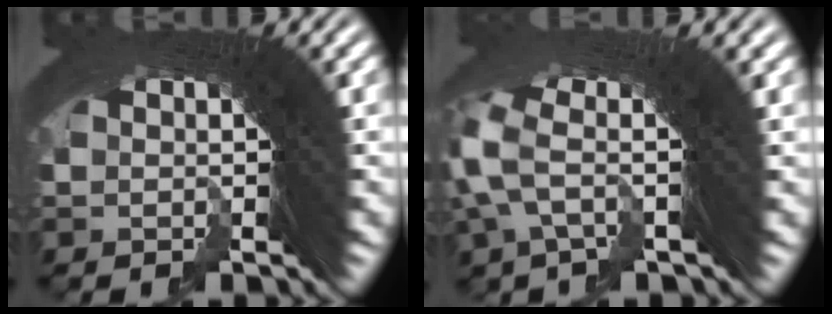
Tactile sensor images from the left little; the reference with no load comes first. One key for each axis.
{"total": 3.0, "fx": 1.0, "fy": 1.0, "fz": 2.7, "tx": -0.065, "ty": 0.006, "tz": 0.015}